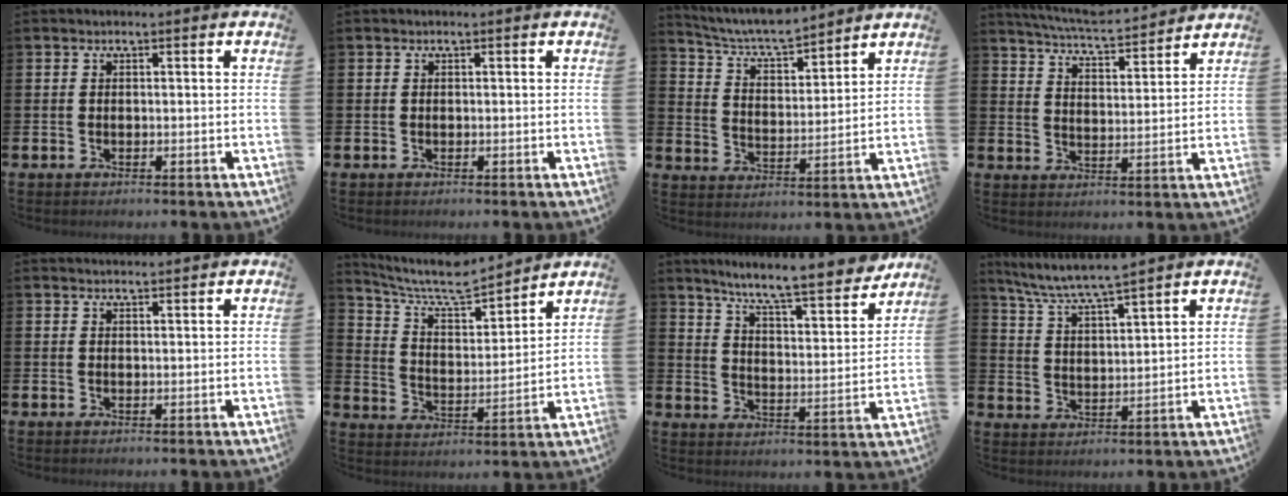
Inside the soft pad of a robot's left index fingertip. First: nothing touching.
{"total": 0.0}
{"total": 6.4, "force": [6.1, 0.9, 1.9], "torque": [-0.066, -0.037, 0.105]}
{"total": 5.7, "force": [5.6, 0.2, 1.0], "torque": [-0.047, -0.039, 0.097]}
{"total": 1.4, "force": [1.4, 0.1, 0.0], "torque": [0.007, -0.006, 0.024]}
{"total": 8.4, "force": [7.7, 1.7, 2.9], "torque": [-0.088, -0.053, 0.133]}
{"total": 8.6, "force": [7.9, 0.3, 3.4], "torque": [-0.085, -0.063, 0.131]}
{"total": 6.3, "force": [6.0, -0.2, 1.7], "torque": [-0.061, -0.034, 0.105]}